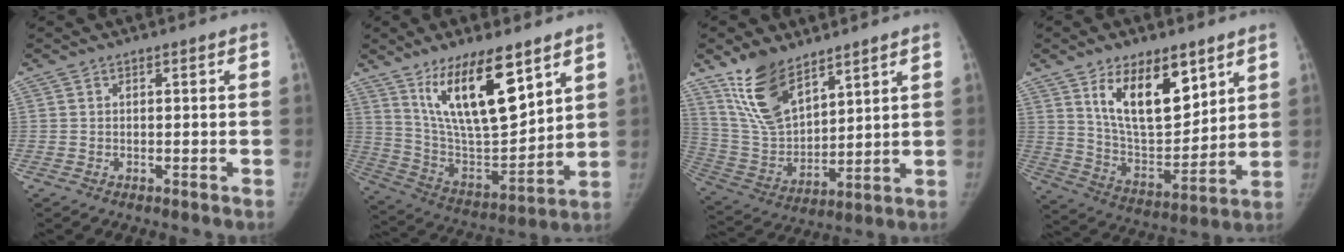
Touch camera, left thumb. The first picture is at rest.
{"total": 19.4, "force": [10.8, 6.7, 14.7], "torque": [-0.225, -0.060, 0.210]}
{"total": 14.9, "force": [10.0, 6.9, 8.6], "torque": [-0.130, -0.054, 0.211]}
{"total": 17.0, "force": [9.0, 8.3, 11.8], "torque": [-0.150, -0.054, 0.170]}